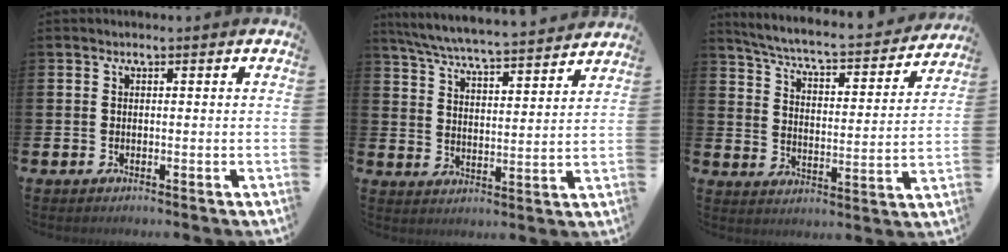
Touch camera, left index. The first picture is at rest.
{"total": 6.8, "force": [6.5, 0.1, 1.8], "torque": [-0.061, -0.049, 0.113]}
{"total": 5.8, "force": [5.3, 0.7, 2.3], "torque": [-0.071, -0.043, 0.084]}